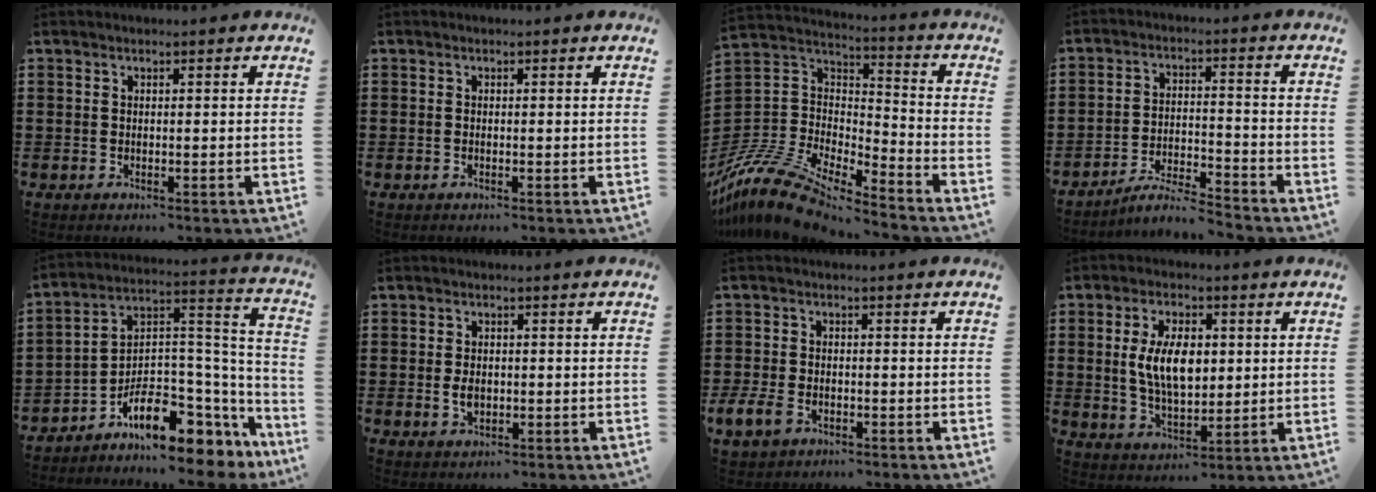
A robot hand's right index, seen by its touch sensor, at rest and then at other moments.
{"total": 0.0}
{"total": 11.9, "force": [-10.7, 2.6, 4.4], "torque": [-0.115, 0.010, -0.221]}
{"total": 5.6, "force": [-5.3, 0.1, 1.9], "torque": [-0.046, -0.006, -0.106]}
{"total": 9.5, "force": [-5.4, 5.1, 5.9], "torque": [-0.104, -0.009, -0.096]}
{"total": 2.4, "force": [-0.3, 1.6, 1.8], "torque": [-0.042, 0.000, -0.006]}
{"total": 3.5, "force": [-1.8, 2.1, 2.1], "torque": [-0.064, -0.006, -0.041]}
{"total": 8.7, "force": [1.1, 4.6, 7.3], "torque": [-0.150, 0.005, 0.015]}